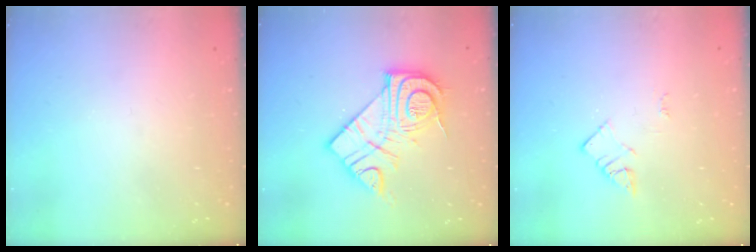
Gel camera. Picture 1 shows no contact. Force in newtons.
{"total": 15.6, "press": 15.5, "slide": 1.3}
{"total": 3.2, "press": 3.2, "slide": 0.4}